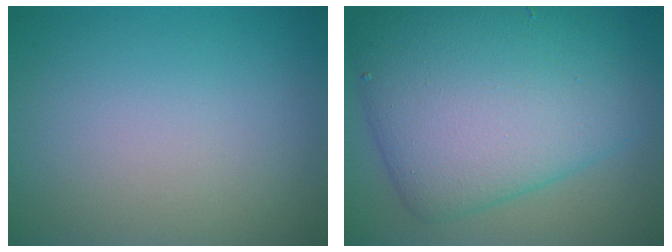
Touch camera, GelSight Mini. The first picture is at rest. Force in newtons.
{"total": 11.1, "press": 11.1, "slide": 0.2}